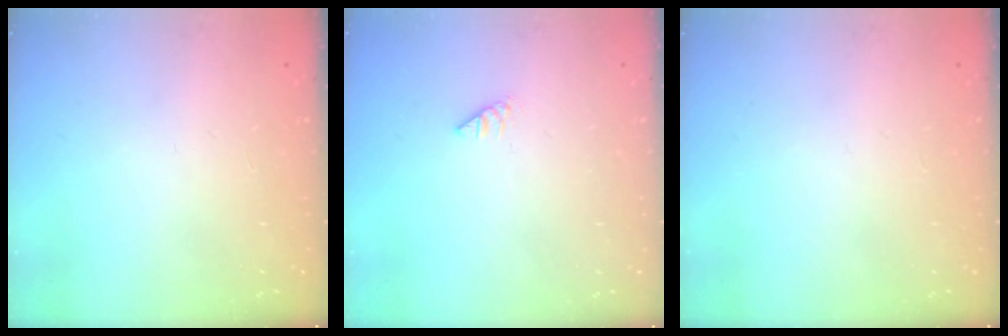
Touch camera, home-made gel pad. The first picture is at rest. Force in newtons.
{"total": 0.0}
{"total": 0.0}